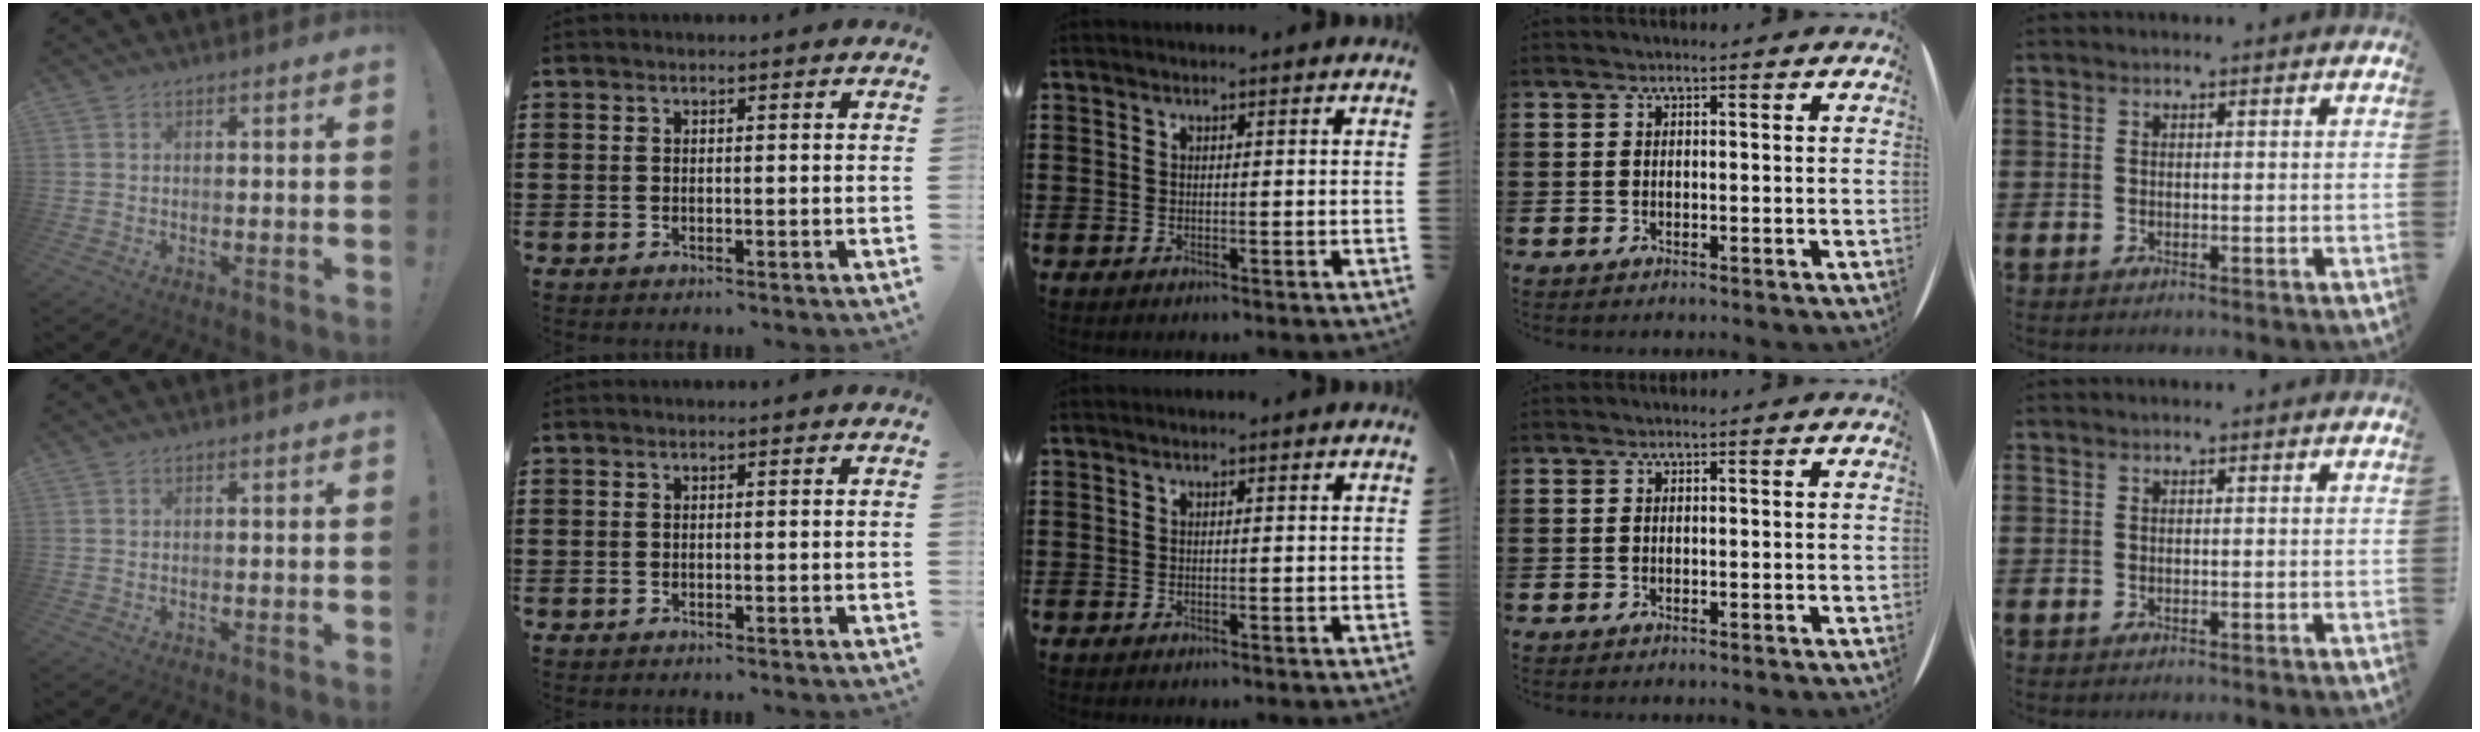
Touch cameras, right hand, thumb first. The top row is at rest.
{}